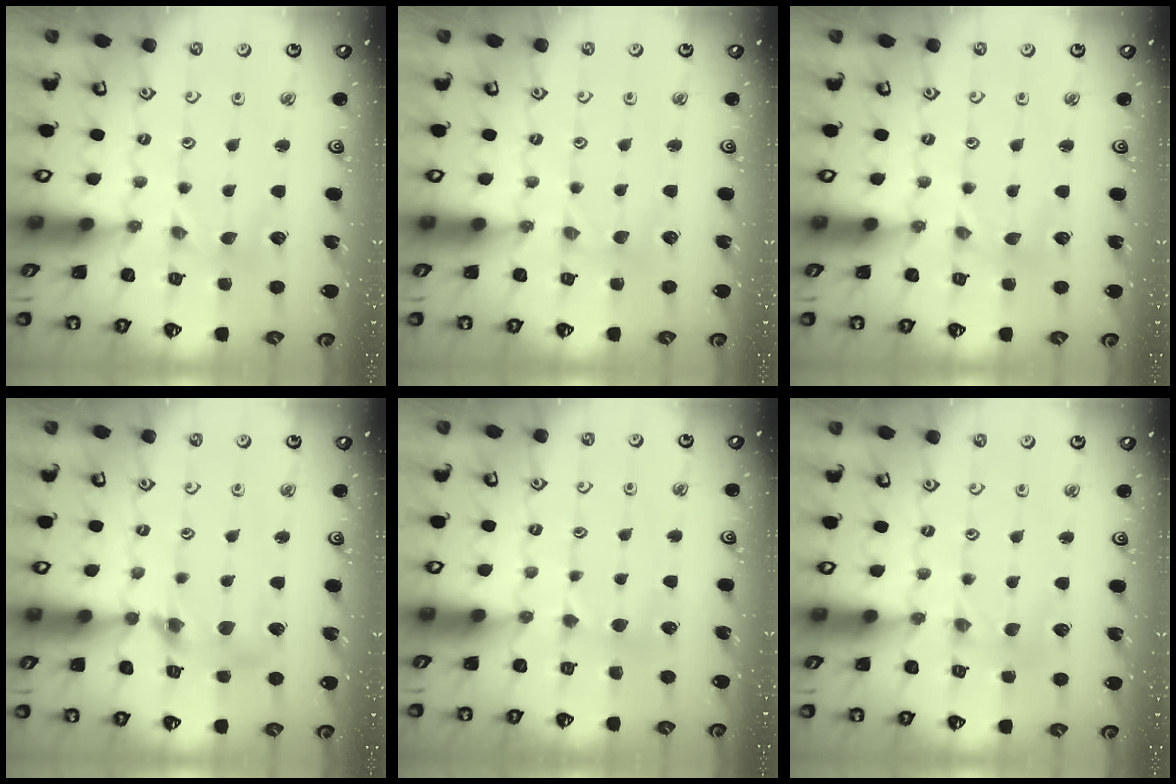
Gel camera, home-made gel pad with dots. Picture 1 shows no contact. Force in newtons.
{"total": 0.7, "press": 0.7, "slide": 0.2}
{"total": 0.0}
{"total": 10.4, "press": 10.4, "slide": 1.2}
{"total": 2.4, "press": 2.4, "slide": 0.3}
{"total": 0.0}